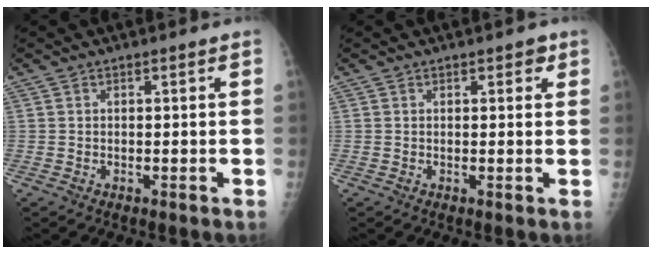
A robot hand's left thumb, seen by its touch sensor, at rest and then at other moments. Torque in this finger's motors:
{"motor_torque": [-0.21, -0.23, -0.16, 0.20, -0.01]}